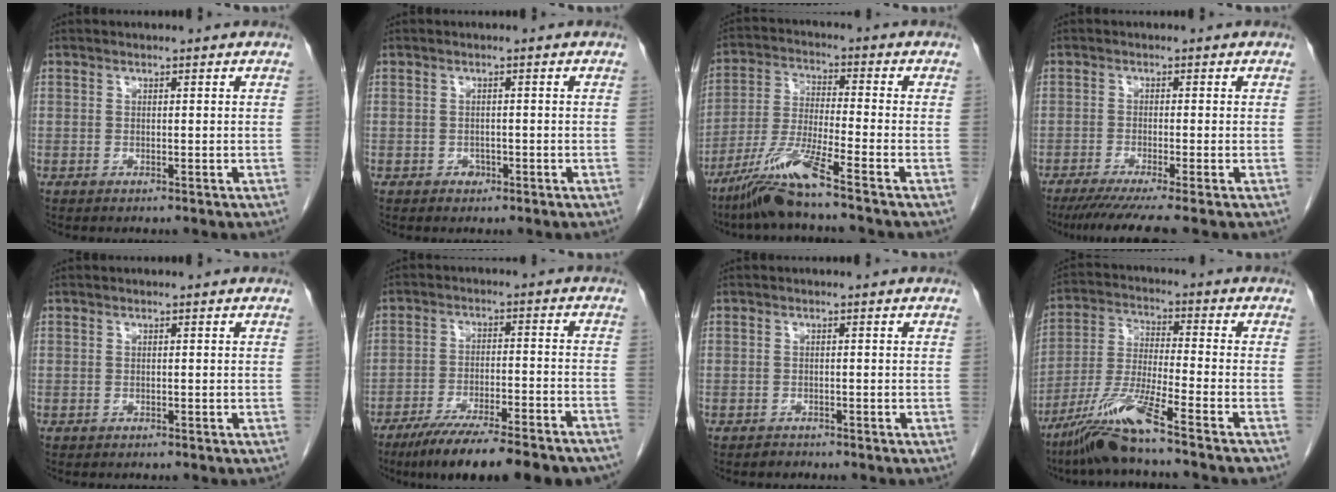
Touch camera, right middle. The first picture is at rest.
{"total": 1.2, "force": [-0.6, 0.9, 0.4], "torque": [-0.006, 0.004, -0.009]}
{"total": 9.5, "force": [-6.9, -1.0, 6.5], "torque": [-0.135, -0.032, -0.136]}
{"total": 7.0, "force": [-5.5, -1.1, 4.2], "torque": [-0.059, -0.025, -0.090]}
{"total": 0.0}
{"total": 19.3, "force": [-15.8, 2.4, 10.8], "torque": [-0.117, -0.012, -0.228]}
{"total": 0.9, "force": [-0.8, 0.4, -0.1], "torque": [-0.006, -0.001, -0.015]}
{"total": 11.5, "force": [-8.3, -0.7, 8.0], "torque": [-0.168, -0.031, -0.158]}